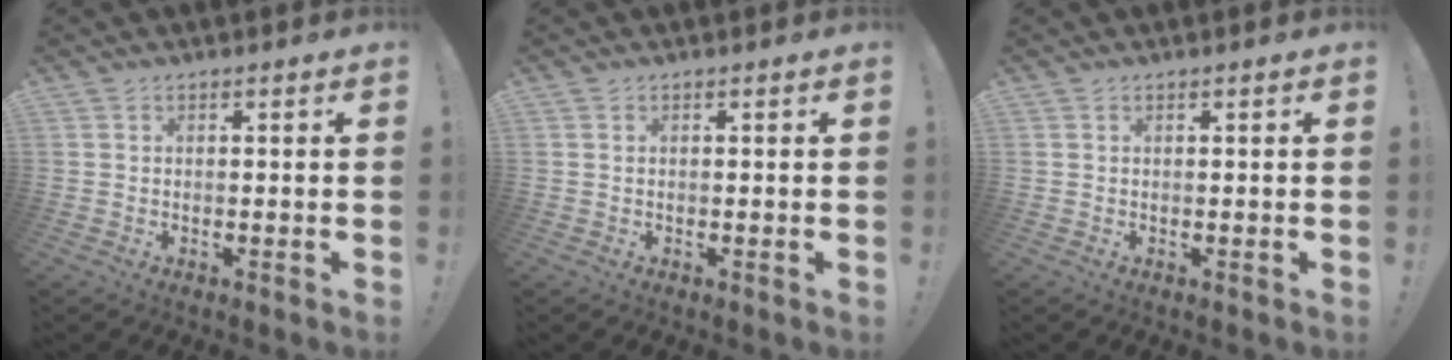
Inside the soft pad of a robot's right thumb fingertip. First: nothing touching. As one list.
[{"total": 0.0}, {"total": 0.0}]